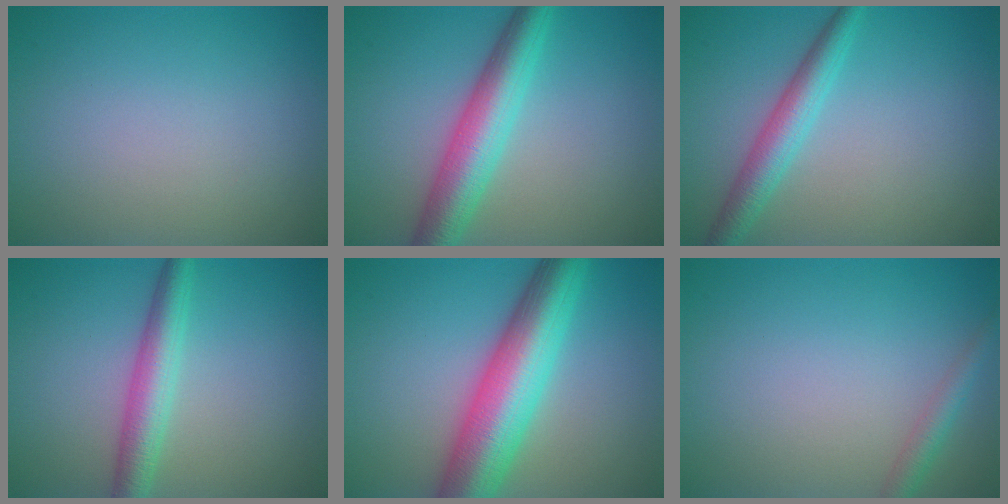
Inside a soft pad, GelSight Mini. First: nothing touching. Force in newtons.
{"total": 6.1, "press": 6.1, "slide": 0.2}
{"total": 3.6, "press": 3.6, "slide": 0.1}
{"total": 4.0, "press": 4.0, "slide": 0.0}
{"total": 9.8, "press": 9.8, "slide": 0.2}
{"total": 1.8, "press": 1.8, "slide": 0.0}